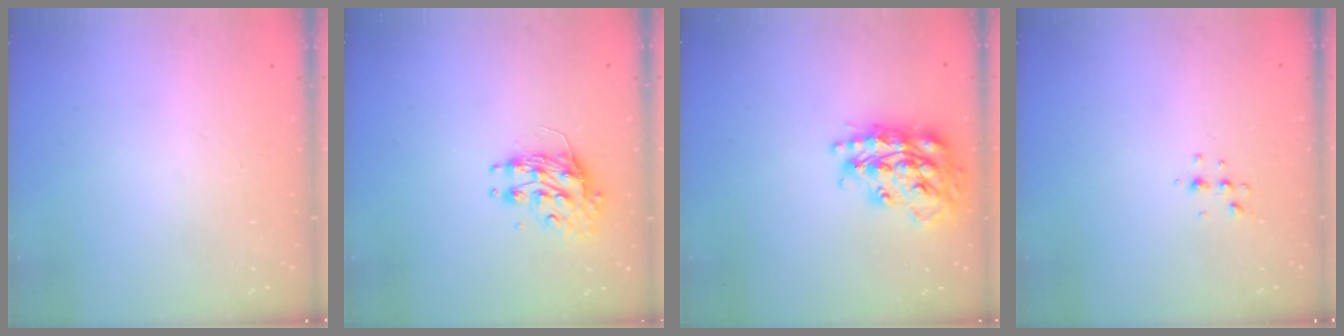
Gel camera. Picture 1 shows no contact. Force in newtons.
{"total": 10.4, "press": 10.3, "slide": 0.8}
{"total": 19.5, "press": 19.5, "slide": 1.8}
{"total": 3.8, "press": 3.6, "slide": 1.3}